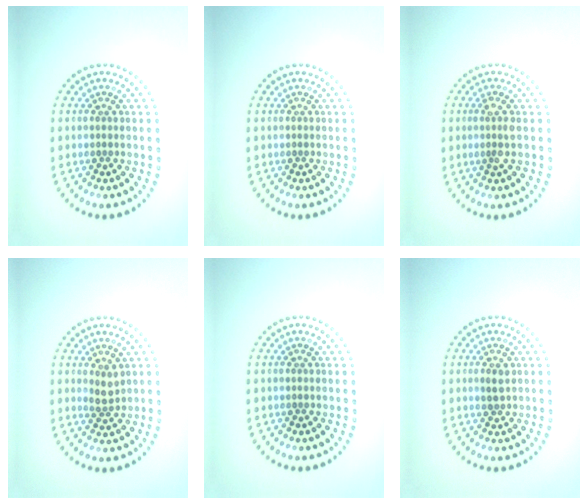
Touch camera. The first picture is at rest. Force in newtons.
{"total": 0.0}
{"total": 1.4, "press": 1.3, "slide": 0.7}
{"total": 1.5, "press": 1.3, "slide": 0.7}
{"total": 0.0}
{"total": 1.3, "press": 1.2, "slide": 0.4}